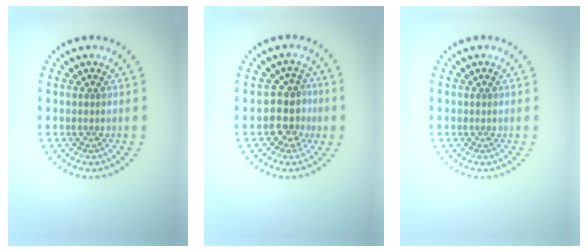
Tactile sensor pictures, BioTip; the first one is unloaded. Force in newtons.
{"total": 3.2, "press": 2.6, "slide": 1.8}
{"total": 0.0}